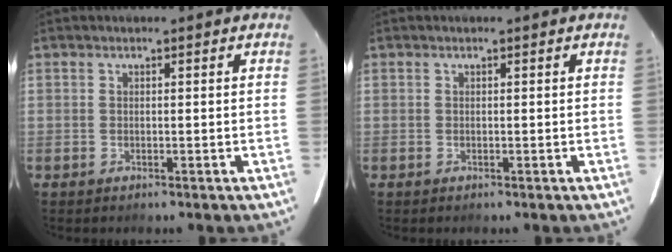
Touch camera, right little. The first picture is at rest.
{"total": 0.0}